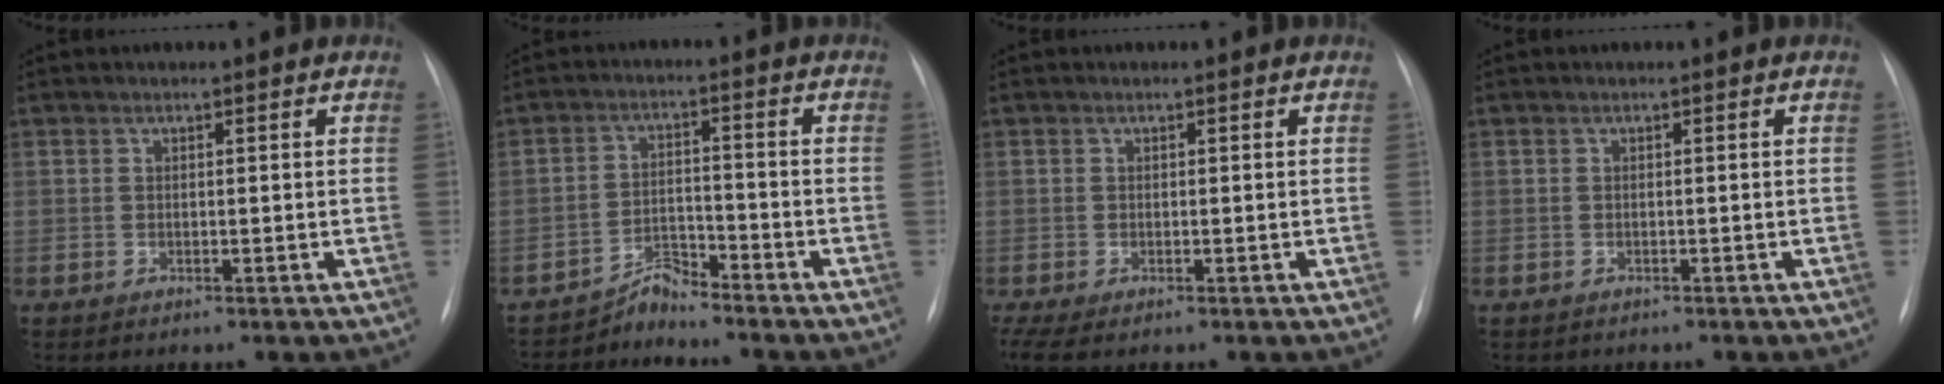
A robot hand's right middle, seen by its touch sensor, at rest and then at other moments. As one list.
[{"total": 3.5, "force": [-3.4, -0.2, -0.5], "torque": [0.007, -0.010, -0.060]}, {"total": 3.8, "force": [-2.5, 1.5, 2.5], "torque": [-0.052, -0.010, -0.037]}, {"total": 0.9, "force": [-0.8, 0.4, 0.1], "torque": [-0.011, -0.002, -0.009]}]